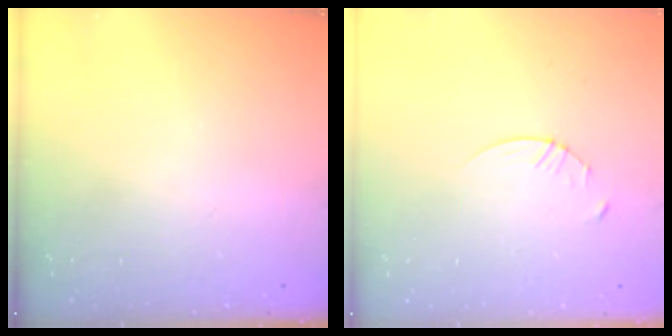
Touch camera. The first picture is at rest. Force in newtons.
{"total": 2.9, "press": 2.9, "slide": 0.4}